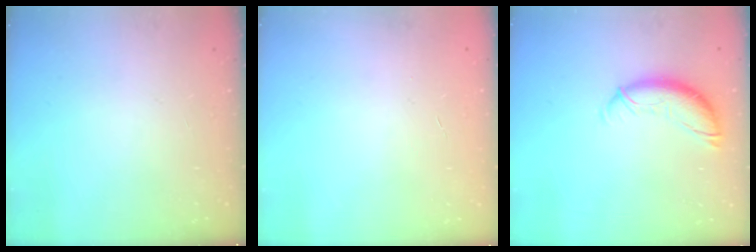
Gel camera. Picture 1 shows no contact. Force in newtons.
{"total": 0.0}
{"total": 11.4, "press": 11.4, "slide": 0.8}